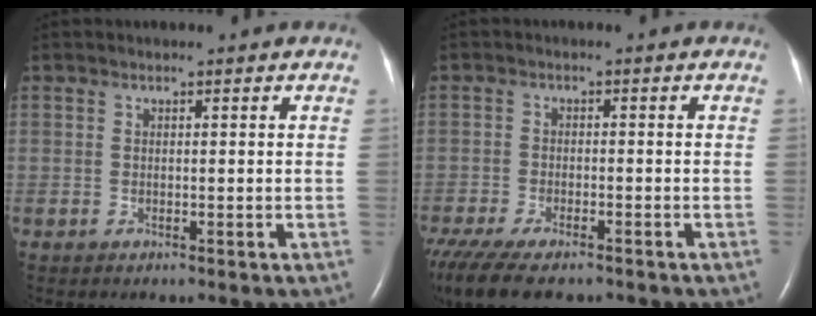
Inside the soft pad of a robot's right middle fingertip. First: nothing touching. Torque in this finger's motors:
{"motor_torque": [0.59, -0.53, 0.13, 0.10]}